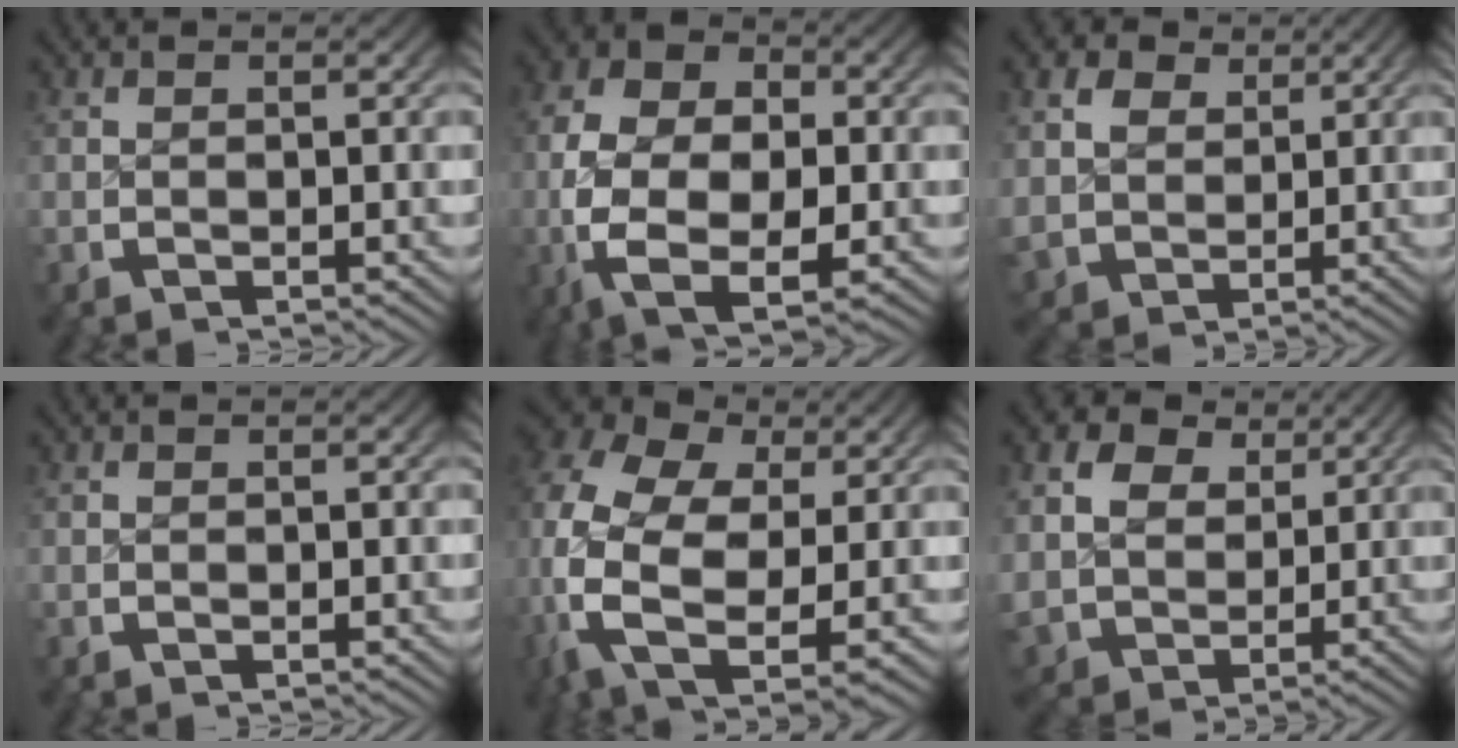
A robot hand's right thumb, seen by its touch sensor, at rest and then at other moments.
{"total": 12.6, "force": [-2.3, 8.5, 9.0], "torque": [-0.210, -0.054, -0.017]}
{"total": 4.9, "force": [1.9, 4.1, 2.0], "torque": [-0.045, -0.015, 0.043]}
{"total": 0.0}
{"total": 14.3, "force": [0.4, 10.0, 10.2], "torque": [-0.242, -0.054, 0.017]}
{"total": 7.2, "force": [2.0, 6.0, 3.4], "torque": [-0.090, -0.032, 0.049]}